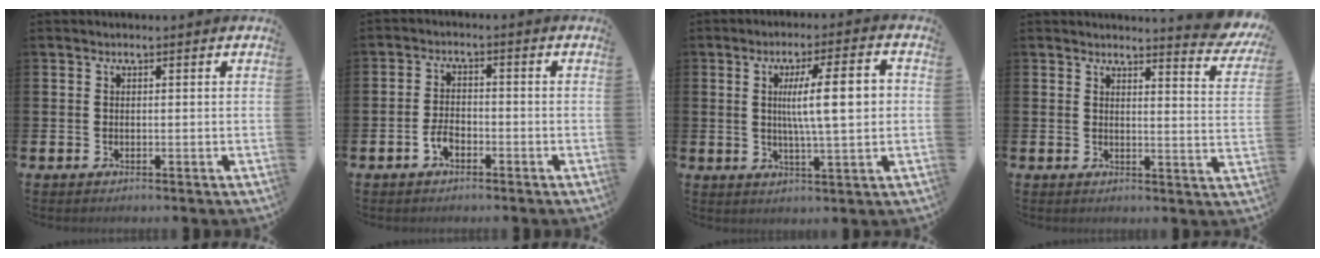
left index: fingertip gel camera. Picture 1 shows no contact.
{"total": 2.7, "force": [-1.5, 1.5, 1.7], "torque": [-0.040, 0.009, -0.027]}
{"total": 8.8, "force": [1.4, 1.7, 8.6], "torque": [-0.139, -0.002, 0.014]}
{"total": 3.5, "force": [3.4, -0.2, 0.7], "torque": [0.001, -0.038, 0.051]}